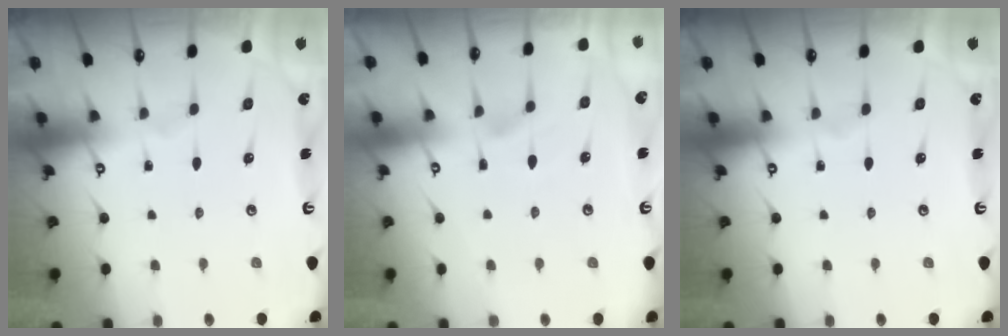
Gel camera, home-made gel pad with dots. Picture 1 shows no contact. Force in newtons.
{"total": 2.6, "press": 2.4, "slide": 1.0}
{"total": 0.0}